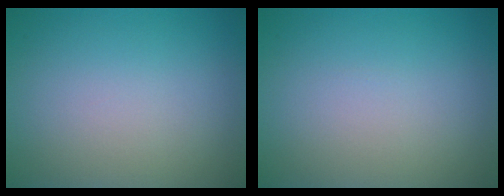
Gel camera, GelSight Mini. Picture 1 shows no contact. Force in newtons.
{"total": 0.0}